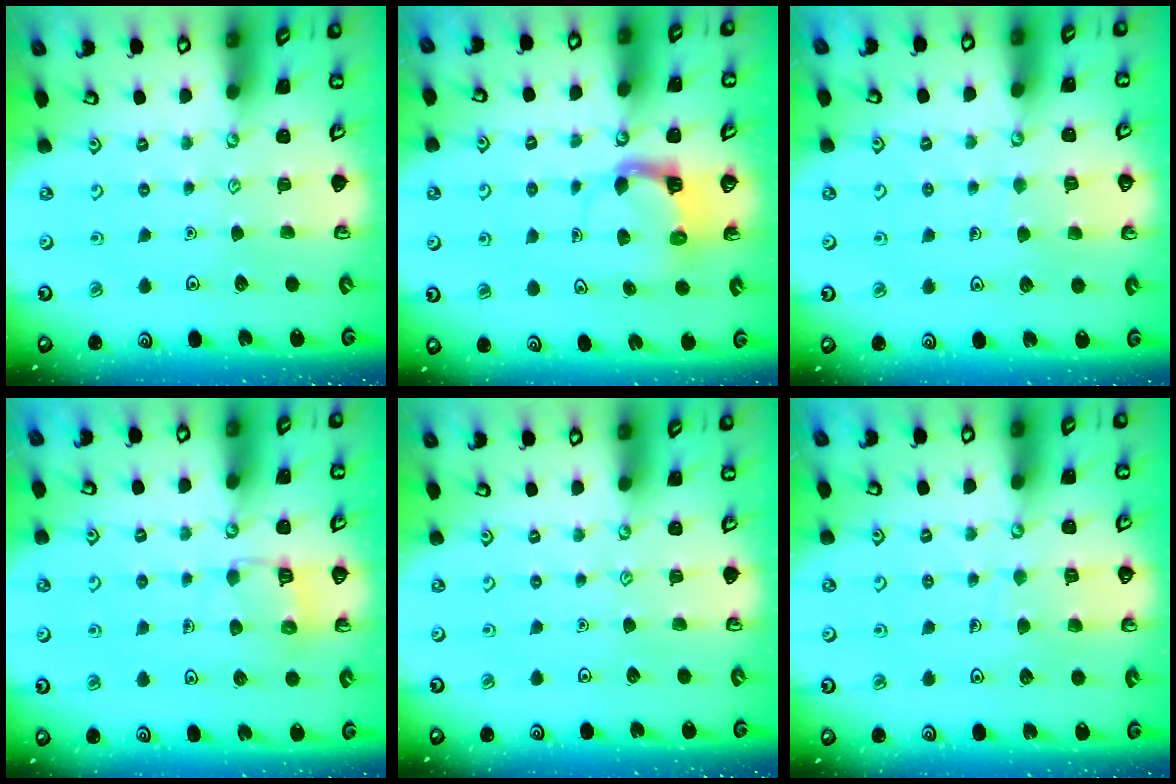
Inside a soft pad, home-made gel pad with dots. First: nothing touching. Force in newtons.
{"total": 4.4, "press": 4.4, "slide": 0.2}
{"total": 6.1, "press": 6.1, "slide": 0.4}
{"total": 6.3, "press": 6.3, "slide": 0.5}
{"total": 0.0}
{"total": 5.7, "press": 5.7, "slide": 0.3}